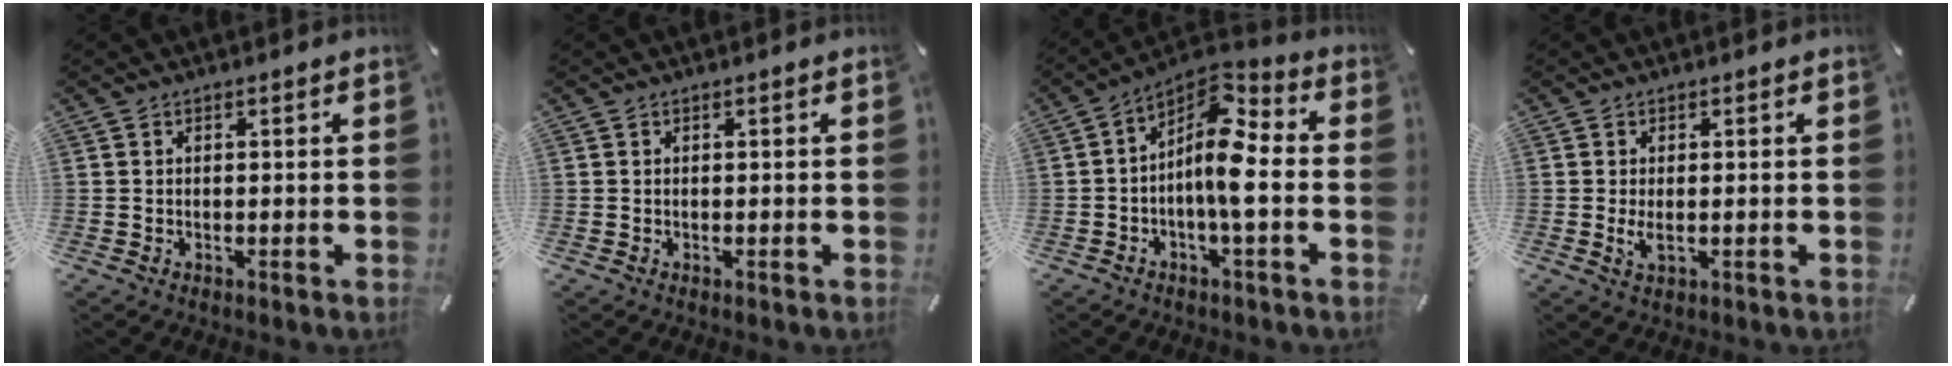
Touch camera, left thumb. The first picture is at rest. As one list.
[{"total": 0.0}, {"total": 11.3, "force": [-0.8, 4.3, 10.4], "torque": [-0.222, -0.022, -0.020]}, {"total": 3.0, "force": [-0.3, 1.4, 2.7], "torque": [-0.062, -0.004, -0.007]}]